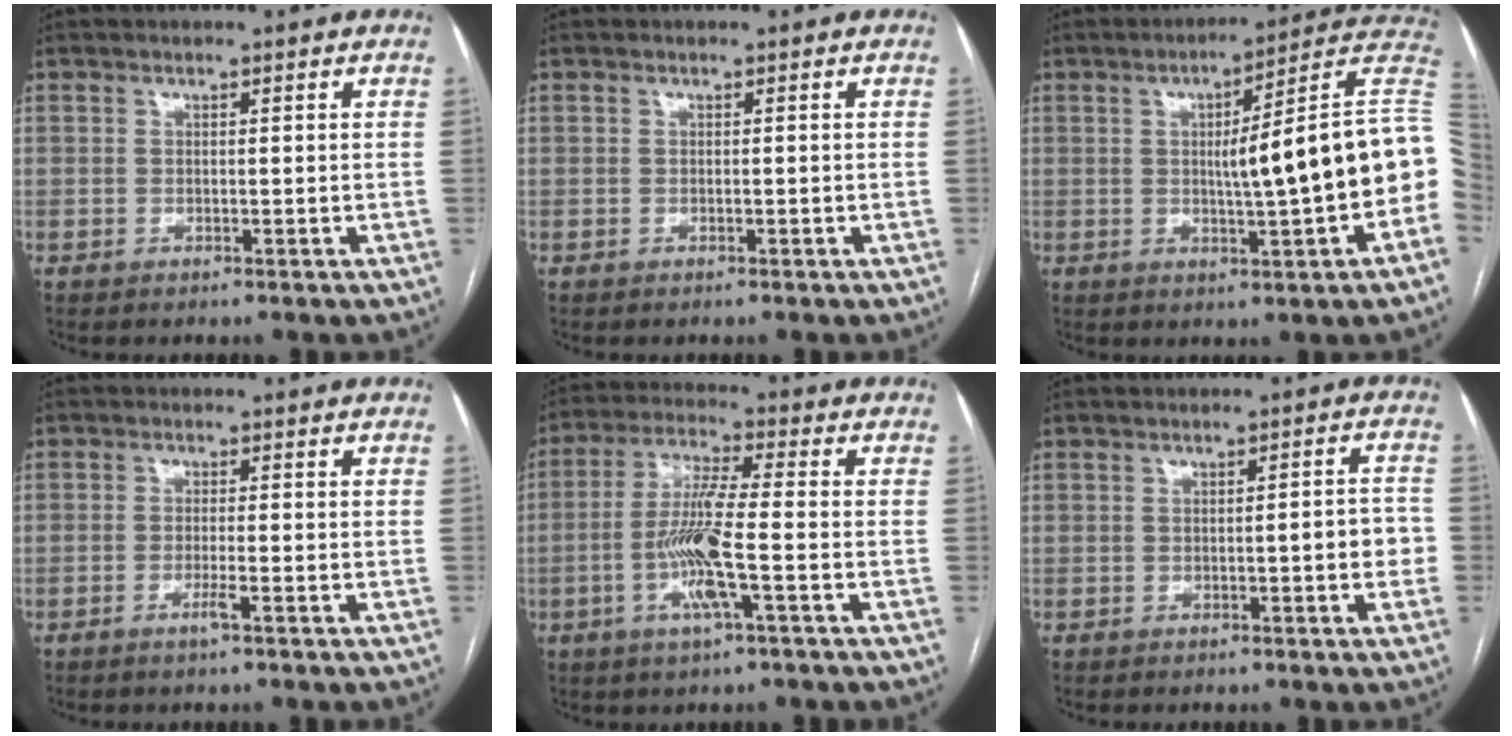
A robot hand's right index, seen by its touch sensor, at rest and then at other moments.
{"total": 0.0}
{"total": 16.1, "force": [-0.4, 0.2, 16.1], "torque": [-0.193, 0.028, -0.010]}
{"total": 2.1, "force": [-1.1, -0.2, 1.8], "torque": [-0.035, -0.004, -0.023]}
{"total": 10.0, "force": [-2.6, 0.3, 9.6], "torque": [-0.194, -0.004, -0.056]}
{"total": 3.9, "force": [-1.0, 0.7, 3.7], "torque": [-0.040, 0.011, -0.013]}